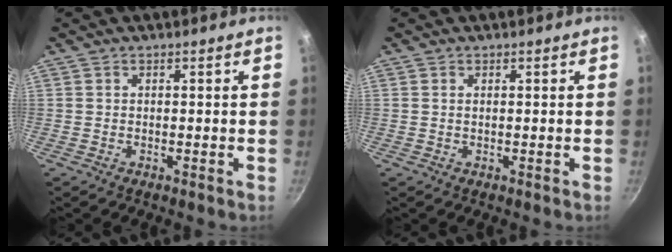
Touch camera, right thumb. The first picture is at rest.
{"total": 0.5, "force": [0.2, 0.2, 0.4], "torque": [-0.008, 0.001, 0.004]}